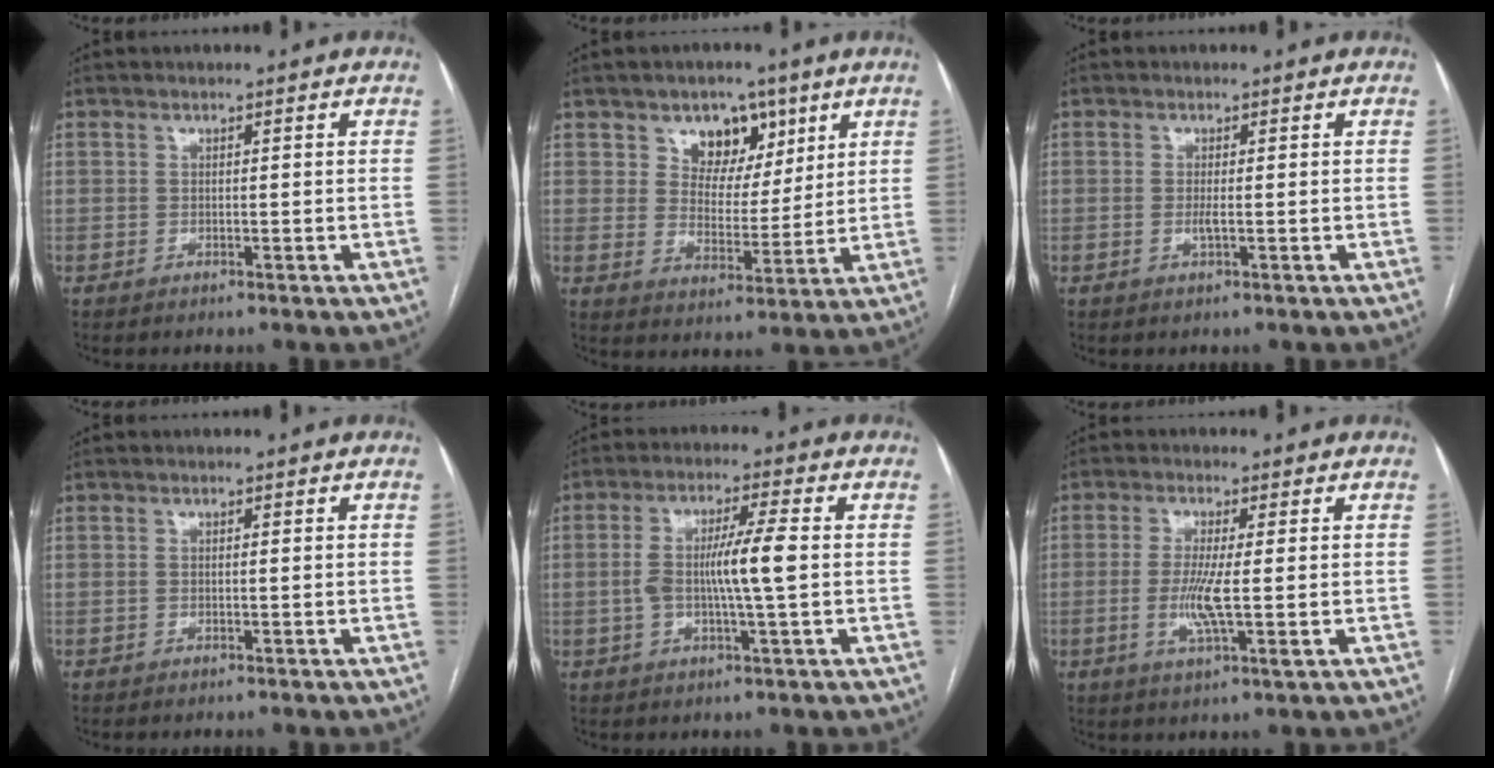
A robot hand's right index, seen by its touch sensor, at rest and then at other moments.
{"total": 7.9, "force": [4.4, 5.4, 3.7], "torque": [-0.052, 0.007, 0.075]}
{"total": 1.3, "force": [-0.2, 0.0, 1.2], "torque": [-0.028, -0.003, -0.005]}
{"total": 0.0}
{"total": 7.7, "force": [-0.2, 0.1, 7.7], "torque": [-0.147, 0.006, -0.007]}
{"total": 6.3, "force": [-0.7, 0.3, 6.3], "torque": [-0.130, -0.014, -0.013]}